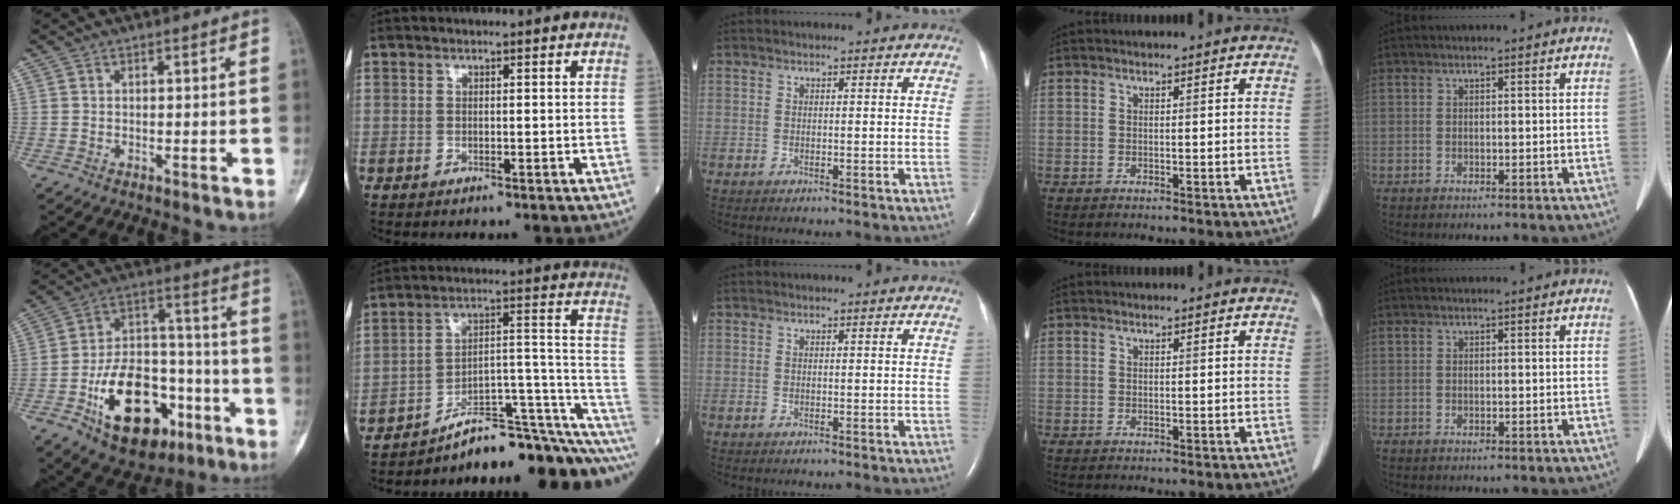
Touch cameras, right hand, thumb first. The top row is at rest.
{"thumb": {"total": 22.1, "force": [-9.7, 13.2, 14.9], "torque": [-0.213, 0.070, -0.143]}, "index": {"total": 17.6, "force": [-12.9, 4.7, 11.0], "torque": [-0.079, 0.081, -0.176]}}